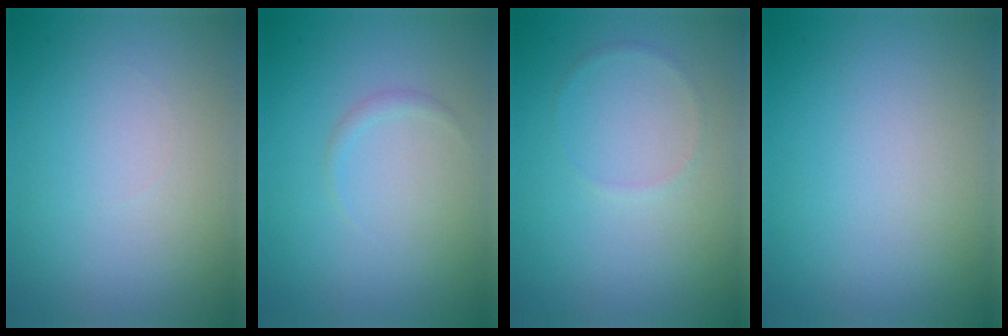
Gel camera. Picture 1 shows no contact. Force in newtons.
{"total": 0.6, "press": 0.6, "slide": 0.1}
{"total": 0.5, "press": 0.5, "slide": 0.1}
{"total": 0.0}